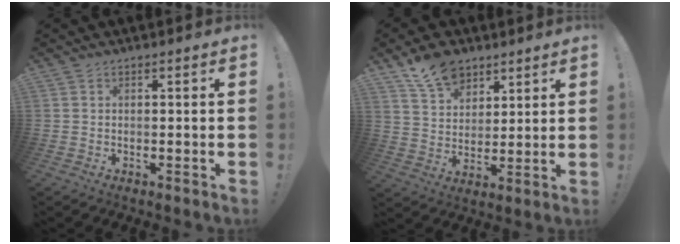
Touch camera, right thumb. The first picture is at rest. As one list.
[{"total": 11.8, "force": [8.1, 7.5, 4.1], "torque": [-0.067, -0.048, 0.155]}]